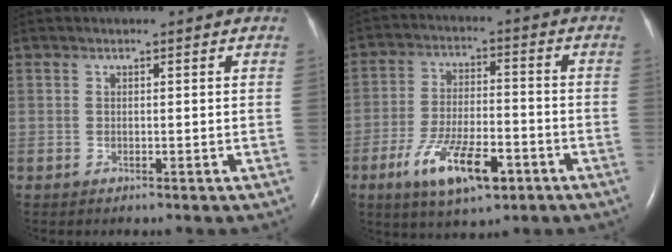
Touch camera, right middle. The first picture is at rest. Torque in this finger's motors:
{"motor_torque": [1.18, -0.96, 0.58, 0.20]}